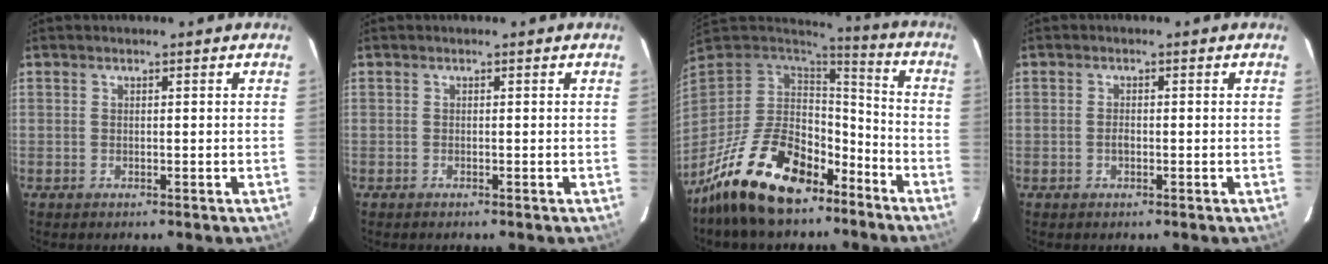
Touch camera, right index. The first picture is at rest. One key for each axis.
{"total": 0.0}
{"total": 20.9, "fx": -13.4, "fy": 10.4, "fz": 12.3, "tx": -0.244, "ty": -0.002, "tz": -0.214}
{"total": 1.2, "fx": -0.4, "fy": 0.8, "fz": 0.9, "tx": -0.016, "ty": 0.002, "tz": -0.007}